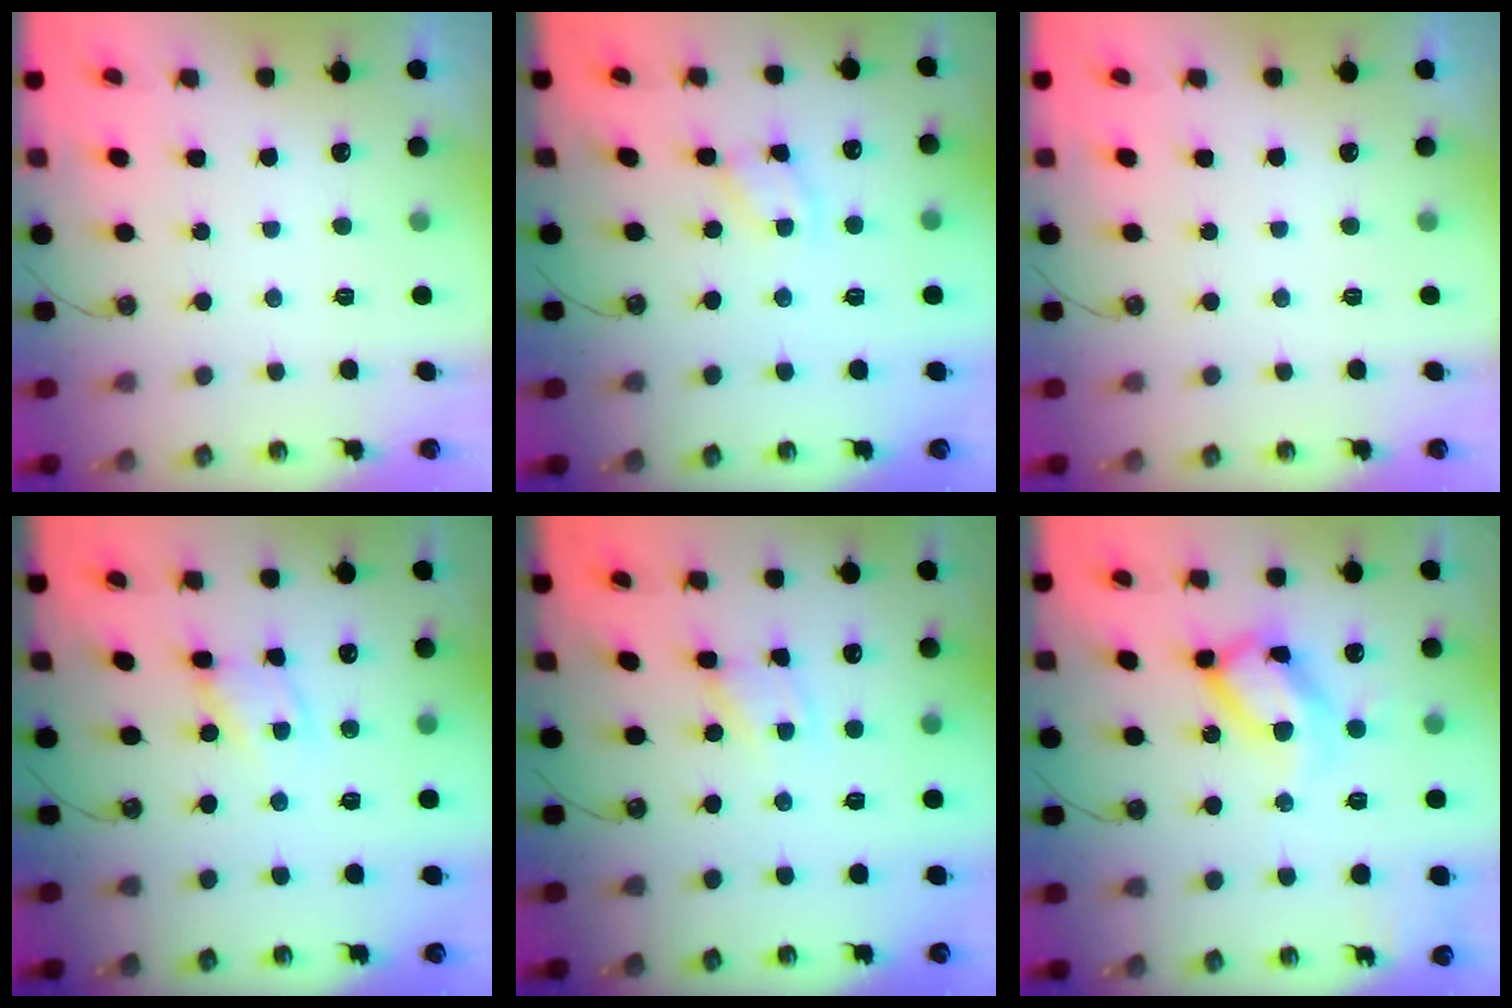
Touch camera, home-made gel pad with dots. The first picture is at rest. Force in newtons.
{"total": 2.8, "press": 2.8, "slide": 0.3}
{"total": 0.0}
{"total": 2.8, "press": 2.8, "slide": 0.2}
{"total": 1.4, "press": 1.4, "slide": 0.1}
{"total": 17.9, "press": 17.8, "slide": 1.4}